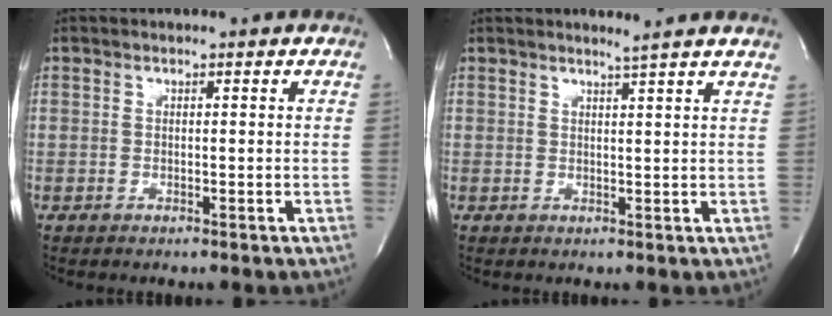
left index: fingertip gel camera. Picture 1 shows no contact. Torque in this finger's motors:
{"motor_torque": [-0.24, 0.08, 0.02, -0.02]}